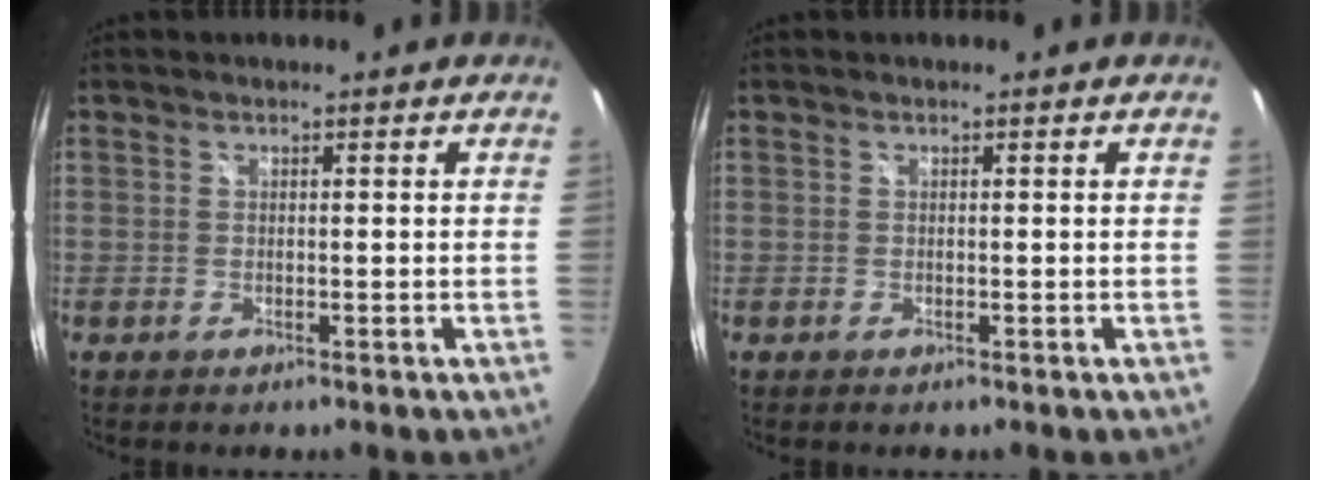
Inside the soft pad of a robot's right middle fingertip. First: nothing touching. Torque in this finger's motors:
{"motor_torque": [0.00, -0.01, 0.00, 0.00]}